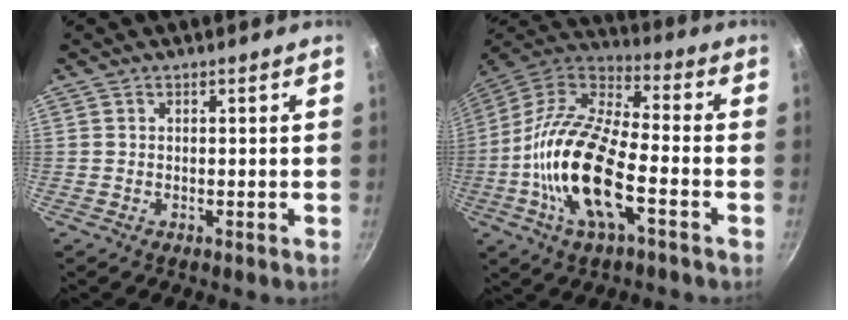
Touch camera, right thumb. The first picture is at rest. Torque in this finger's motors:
{"motor_torque": [0.01, 1.12, 2.13, -0.64, 0.66]}